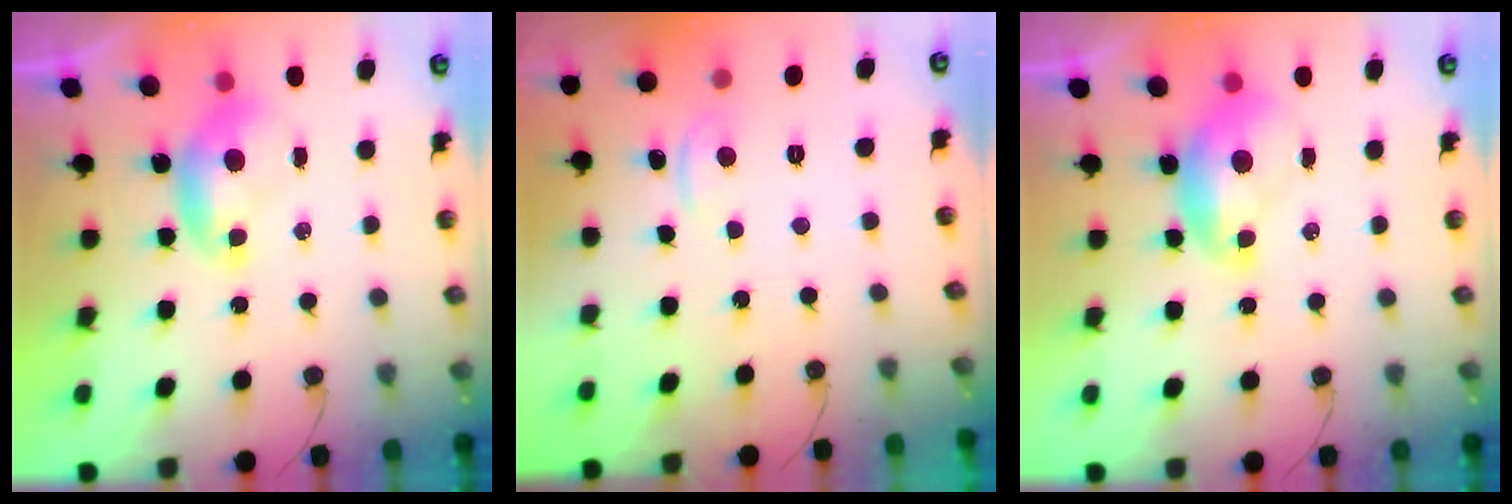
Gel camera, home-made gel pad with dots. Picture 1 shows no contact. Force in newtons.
{"total": 1.9, "press": 1.9, "slide": 0.1}
{"total": 1.6, "press": 1.6, "slide": 0.2}